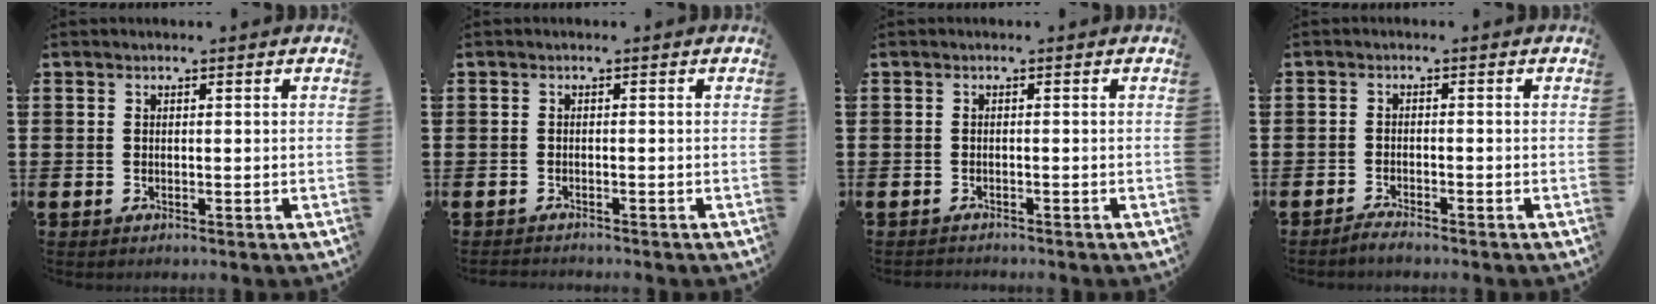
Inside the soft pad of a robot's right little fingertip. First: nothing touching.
{"total": 0.7, "force": [-0.7, 0.0, -0.1], "torque": [0.000, -0.001, -0.015]}
{"total": 0.6, "force": [-0.6, 0.1, -0.1], "torque": [-0.001, -0.002, -0.013]}
{"total": 1.4, "force": [-1.3, 0.0, 0.4], "torque": [-0.008, 0.000, -0.026]}